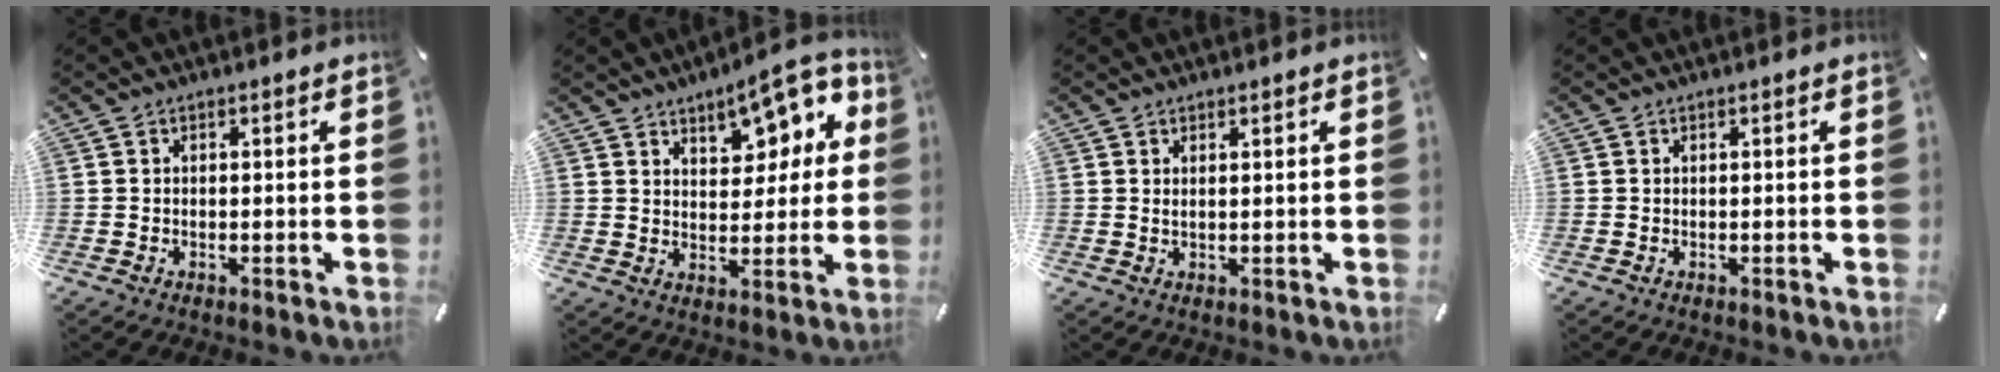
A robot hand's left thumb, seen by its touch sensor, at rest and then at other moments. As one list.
[{"total": 11.3, "force": [6.8, 6.1, 6.7], "torque": [-0.071, -0.047, 0.114]}, {"total": 1.0, "force": [0.6, 0.1, 0.8], "torque": [-0.015, -0.002, 0.010]}, {"total": 0.0}]